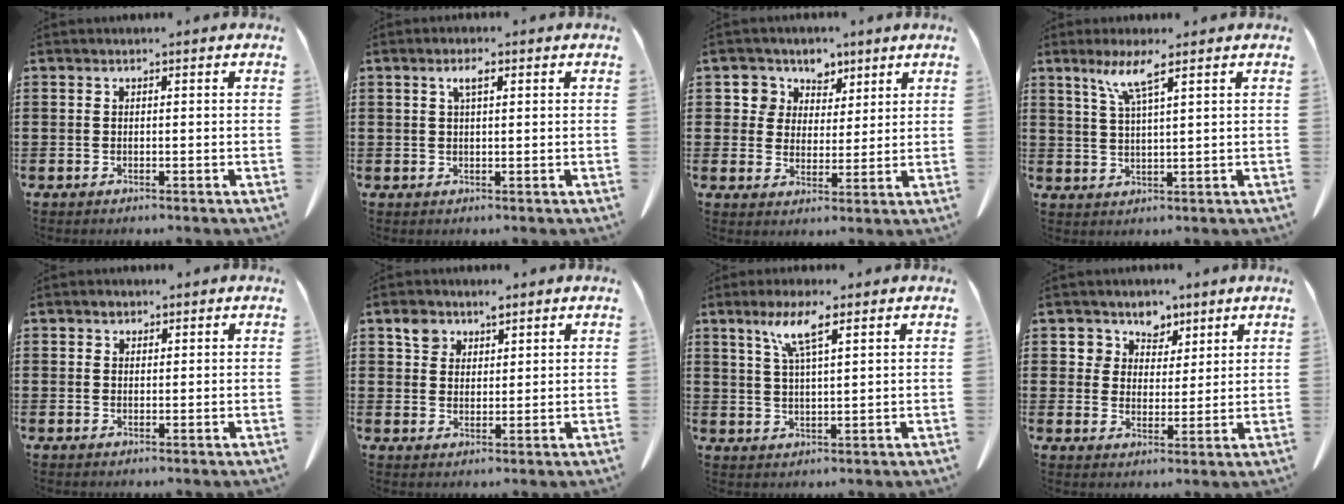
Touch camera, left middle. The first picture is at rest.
{"total": 2.4, "force": [1.0, 0.7, 2.0], "torque": [-0.043, 0.005, 0.015]}
{"total": 5.5, "force": [3.3, 4.4, 0.1], "torque": [-0.037, 0.002, 0.059]}
{"total": 5.4, "force": [3.3, 0.1, 4.3], "torque": [-0.094, 0.003, 0.055]}
{"total": 1.0, "force": [0.7, 0.7, 0.2], "torque": [-0.006, 0.002, 0.014]}
{"total": 3.7, "force": [2.5, 2.5, 1.1], "torque": [-0.024, 0.006, 0.046]}
{"total": 6.6, "force": [3.8, 1.0, 5.3], "torque": [-0.116, 0.008, 0.064]}
{"total": 4.9, "force": [3.3, 3.6, 0.0], "torque": [-0.030, 0.000, 0.059]}